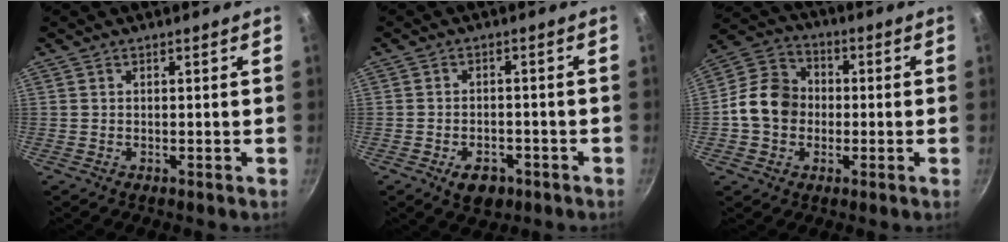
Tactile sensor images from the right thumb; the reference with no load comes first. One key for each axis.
{"total": 5.8, "fx": -3.0, "fy": 3.7, "fz": 3.3, "tx": -0.037, "ty": 0.019, "tz": -0.035}
{"total": 11.3, "fx": -1.0, "fy": 9.5, "fz": 6.1, "tx": -0.080, "ty": 0.027, "tz": -0.039}